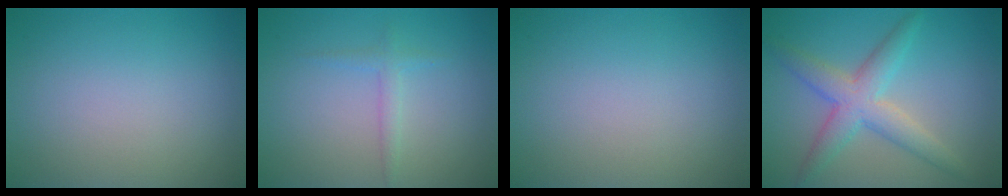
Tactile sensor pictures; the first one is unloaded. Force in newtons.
{"total": 1.3, "press": 1.3, "slide": 0.1}
{"total": 0.0}
{"total": 4.5, "press": 4.5, "slide": 0.2}